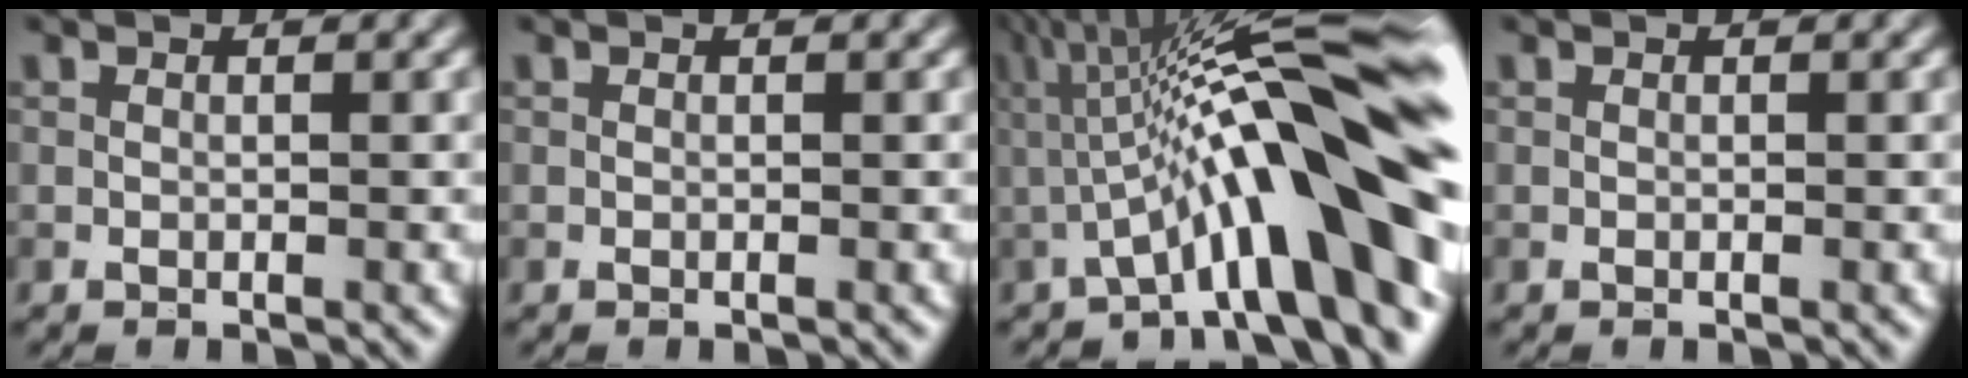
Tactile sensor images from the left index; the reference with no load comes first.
{"total": 0.0}
{"total": 14.1, "force": [-1.2, 2.4, 13.9], "torque": [-0.201, 0.036, -0.013]}
{"total": 0.0}